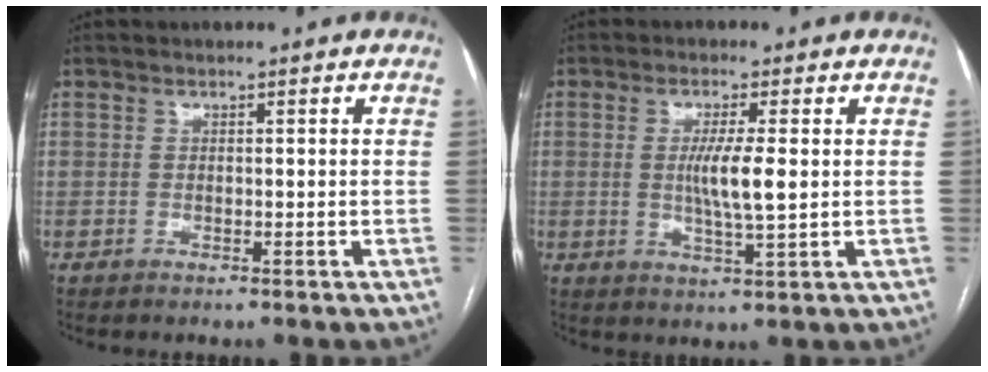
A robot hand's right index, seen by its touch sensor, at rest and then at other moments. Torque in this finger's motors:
{"motor_torque": [1.17, -0.05, 0.66, 0.15]}